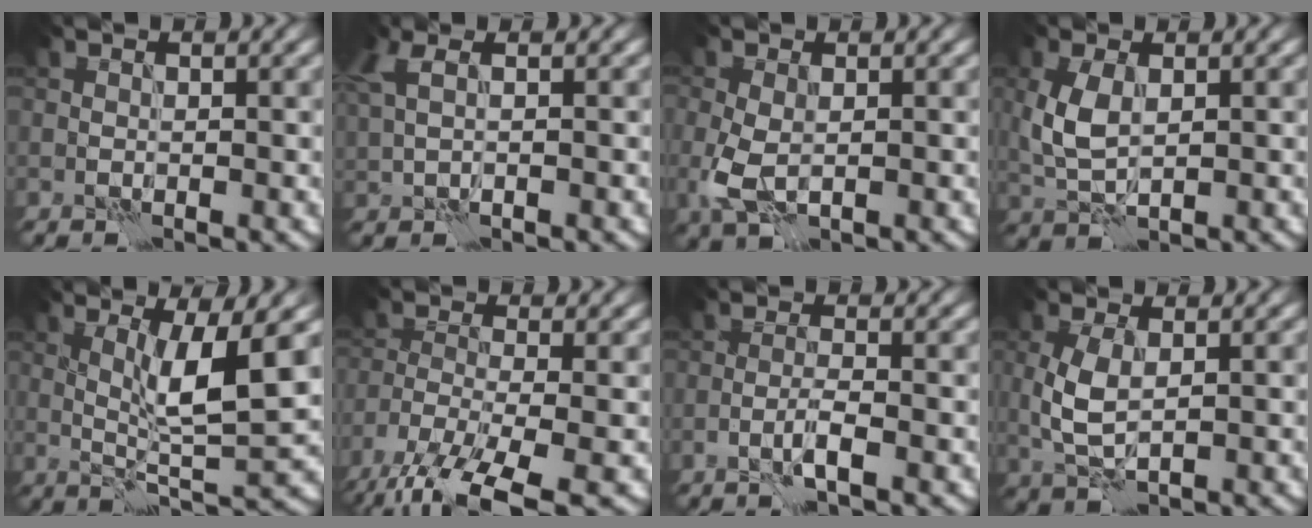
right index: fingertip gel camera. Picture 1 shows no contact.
{"total": 2.7, "force": [1.3, 1.1, 2.2], "torque": [-0.047, 0.013, 0.020]}
{"total": 3.5, "force": [-0.5, 2.2, 2.8], "torque": [-0.074, -0.010, -0.006]}
{"total": 4.0, "force": [0.5, 2.2, 3.3], "torque": [-0.083, 0.005, 0.015]}
{"total": 6.2, "force": [1.1, 0.7, 6.1], "torque": [-0.111, -0.006, 0.026]}
{"total": 9.3, "force": [-6.7, 2.5, 5.9], "torque": [-0.123, -0.018, -0.127]}
{"total": 1.9, "force": [-1.1, 0.0, 1.5], "torque": [-0.029, 0.008, -0.025]}
{"total": 3.7, "force": [0.3, 1.8, 3.2], "torque": [-0.077, 0.004, 0.008]}